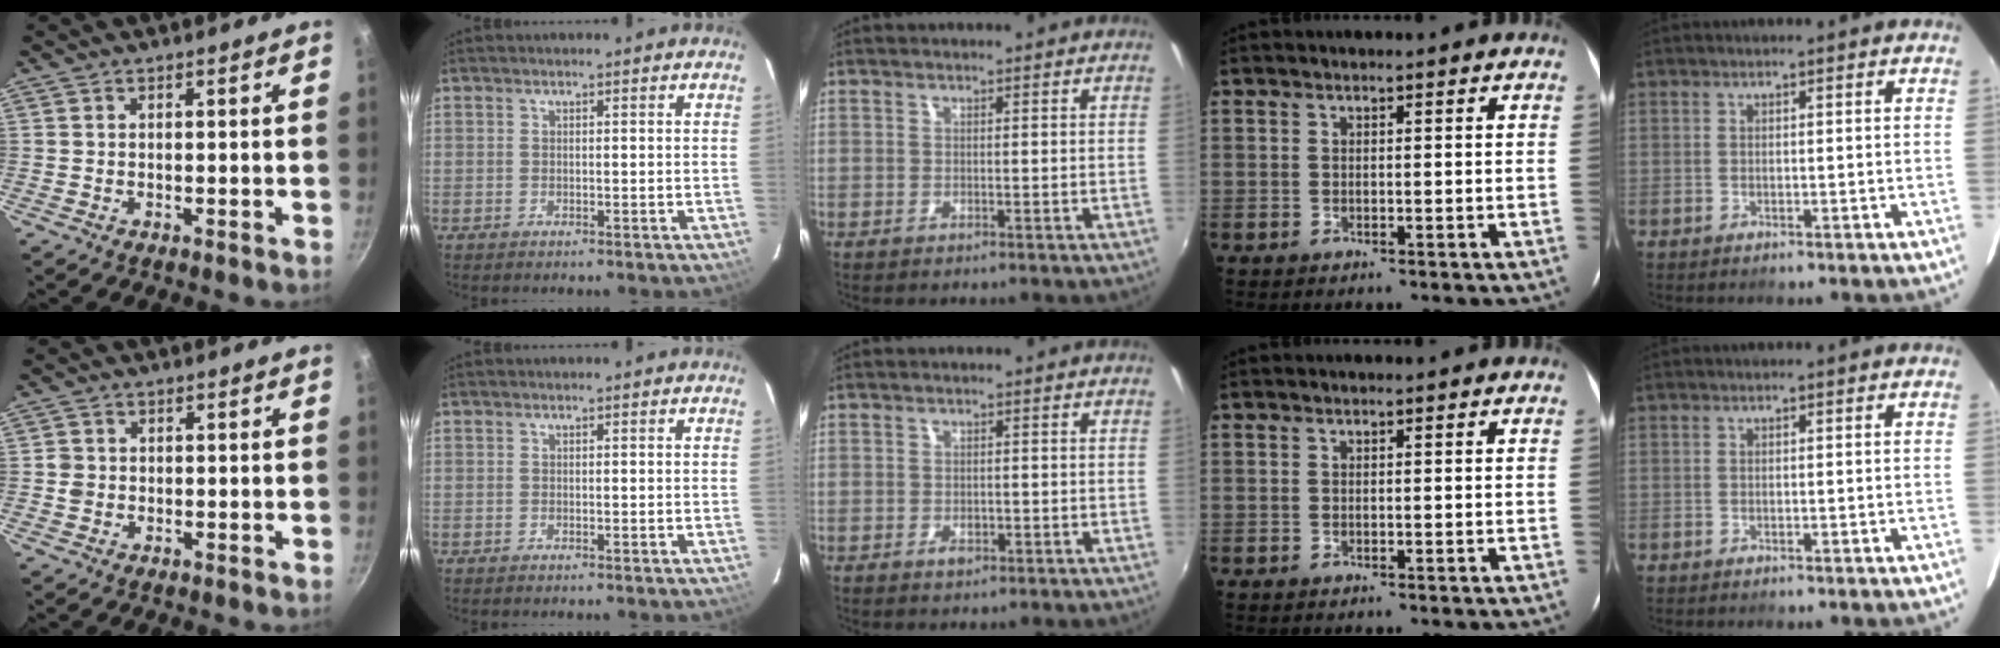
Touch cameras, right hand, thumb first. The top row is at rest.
{"thumb": {"total": 2.0, "force": [-0.2, 1.9, 0.7], "torque": [-0.006, 0.008, -0.005]}, "middle": {"total": 1.6, "force": [-0.8, 1.0, 1.0], "torque": [-0.017, -0.002, -0.013]}}